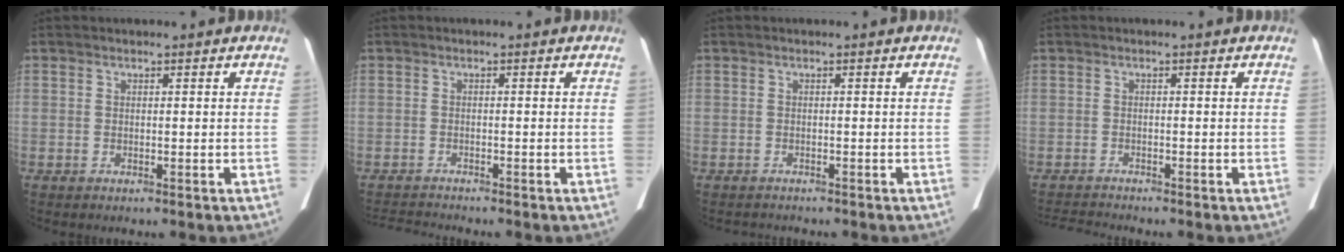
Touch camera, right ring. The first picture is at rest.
{"total": 2.9, "force": [-2.9, -0.6, 0.2], "torque": [-0.009, -0.019, -0.048]}
{"total": 2.2, "force": [-2.0, 0.6, 0.5], "torque": [-0.010, -0.006, -0.023]}
{"total": 2.6, "force": [-2.4, -0.9, 0.0], "torque": [-0.010, -0.019, -0.044]}